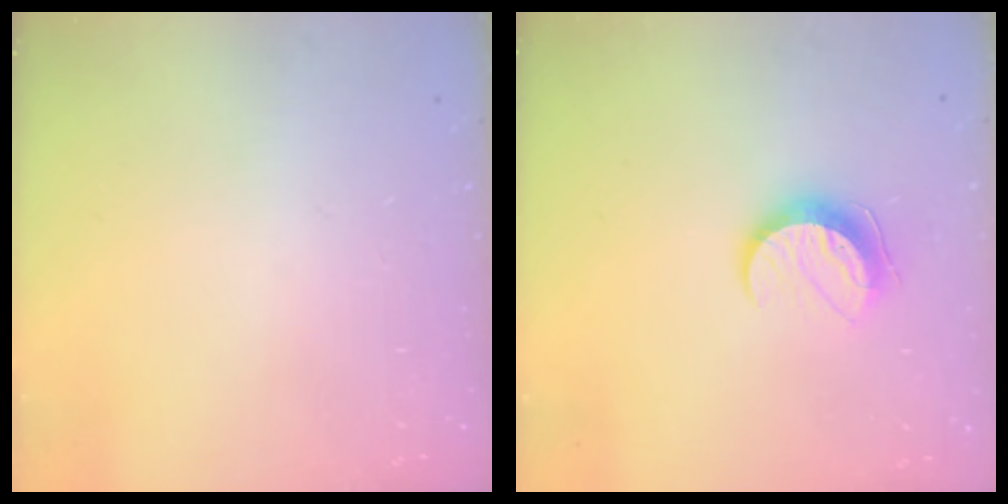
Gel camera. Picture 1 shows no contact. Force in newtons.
{"total": 9.0, "press": 8.9, "slide": 0.7}